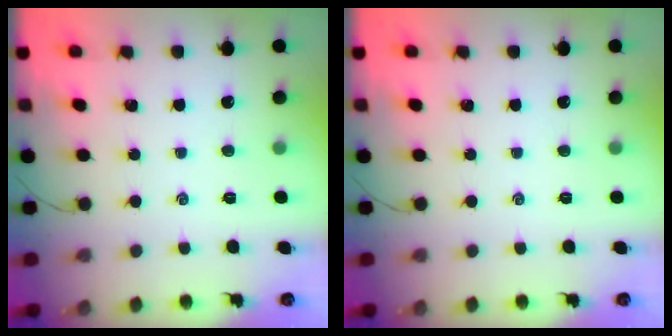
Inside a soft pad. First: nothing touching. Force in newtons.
{"total": 0.0}